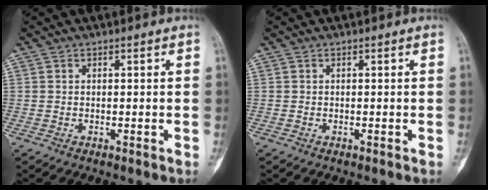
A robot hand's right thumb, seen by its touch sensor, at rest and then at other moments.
{"total": 0.0}